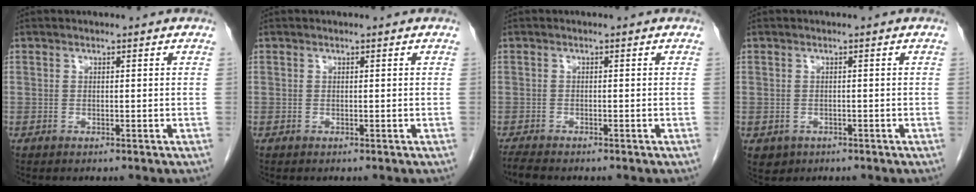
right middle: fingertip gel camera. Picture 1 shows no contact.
{"total": 0.0}
{"total": 2.1, "force": [-1.9, 0.2, 0.9], "torque": [-0.021, -0.007, -0.032]}
{"total": 2.0, "force": [-0.9, 1.8, 0.4], "torque": [-0.005, 0.003, -0.004]}